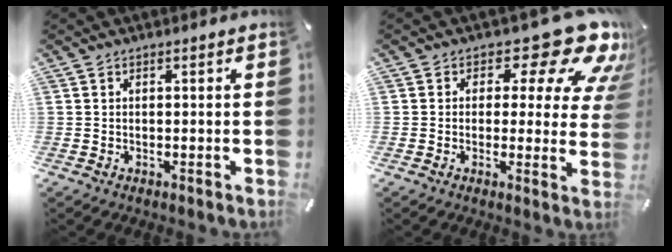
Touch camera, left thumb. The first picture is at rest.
{"total": 16.4, "force": [8.8, 7.7, 11.4], "torque": [-0.145, -0.062, 0.143]}